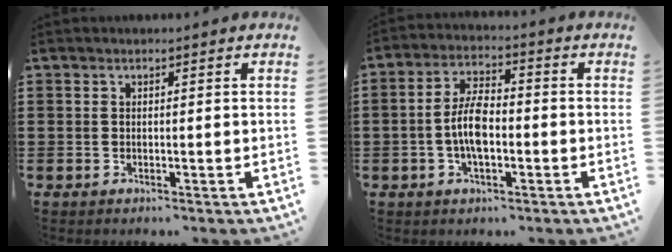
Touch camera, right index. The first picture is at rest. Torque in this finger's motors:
{"motor_torque": [2.14, 0.00, 0.80, 0.15]}